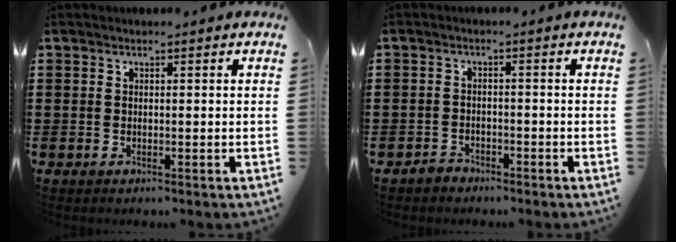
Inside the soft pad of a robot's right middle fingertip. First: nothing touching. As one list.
[{"total": 2.0, "force": [-1.9, 0.7, -0.1], "torque": [-0.005, 0.000, -0.041]}]